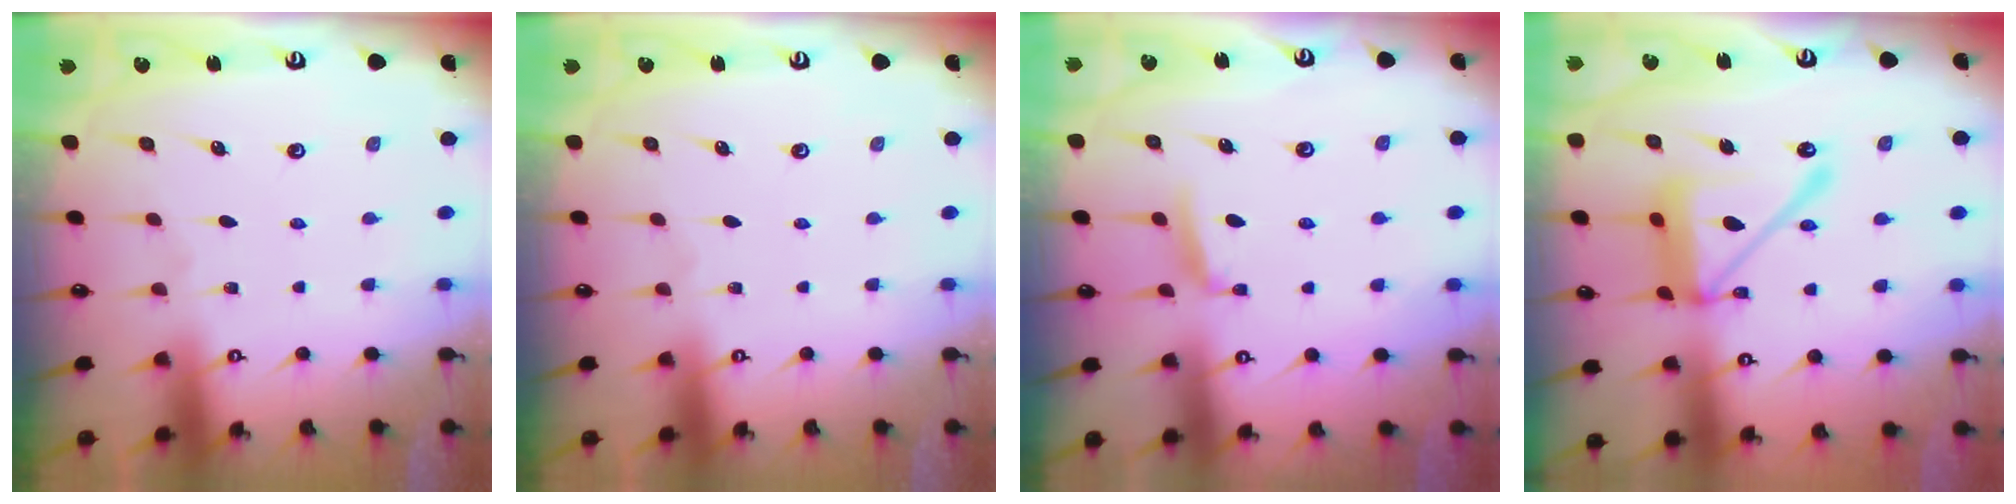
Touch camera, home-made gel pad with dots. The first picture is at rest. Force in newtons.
{"total": 0.0}
{"total": 5.7, "press": 5.6, "slide": 0.6}
{"total": 19.8, "press": 19.7, "slide": 2.0}